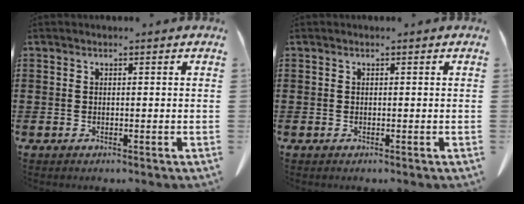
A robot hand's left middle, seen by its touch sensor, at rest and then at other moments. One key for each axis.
{"total": 0.0}